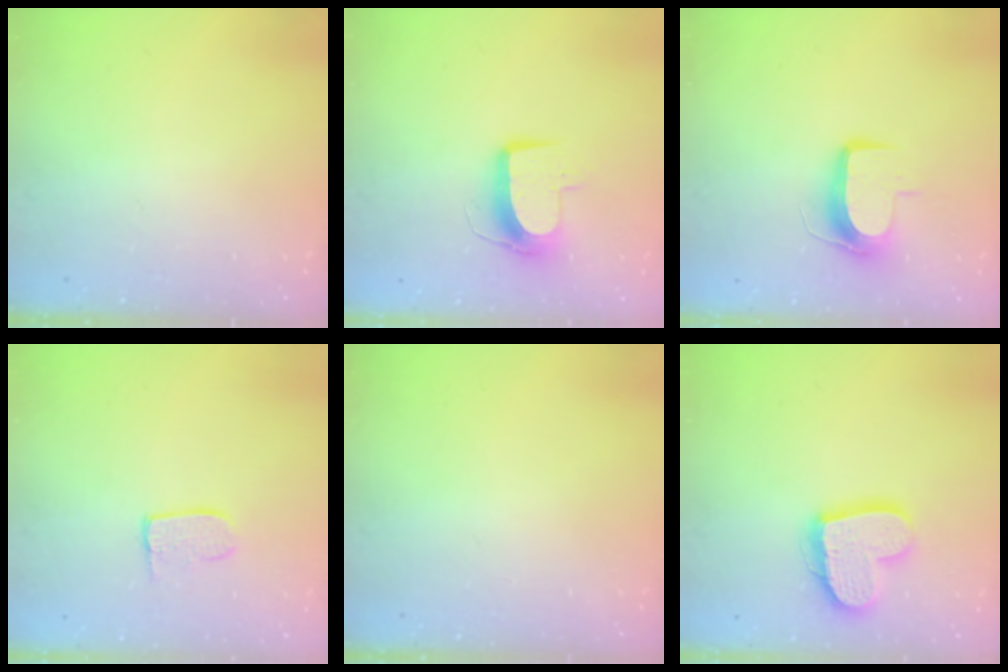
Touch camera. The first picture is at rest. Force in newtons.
{"total": 10.0, "press": 10.0, "slide": 0.5}
{"total": 10.1, "press": 10.1, "slide": 0.9}
{"total": 6.7, "press": 6.7, "slide": 0.2}
{"total": 0.0}
{"total": 16.4, "press": 16.4, "slide": 1.5}